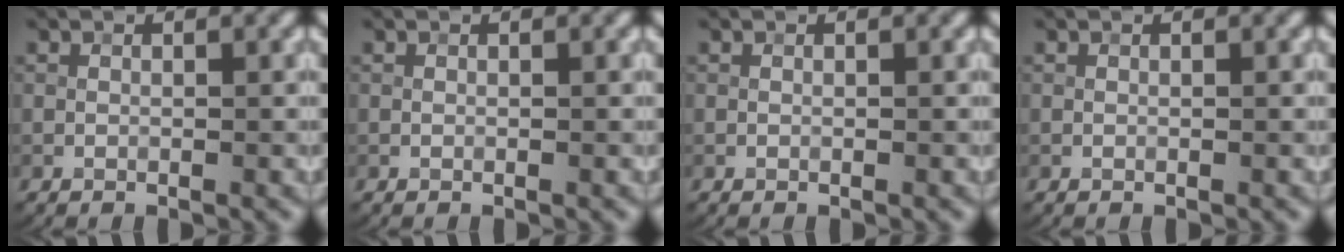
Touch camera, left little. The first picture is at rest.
{"total": 0.0}
{"total": 0.0}
{"total": 0.0}